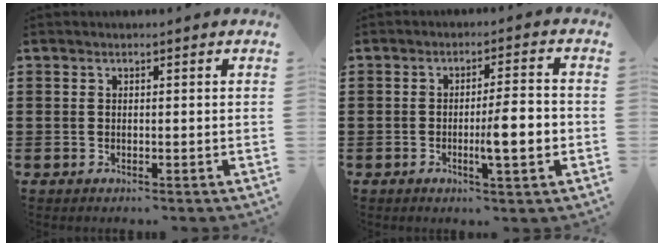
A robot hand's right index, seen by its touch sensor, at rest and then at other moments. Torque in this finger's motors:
{"motor_torque": [1.95, 0.05, 0.49, 0.15]}